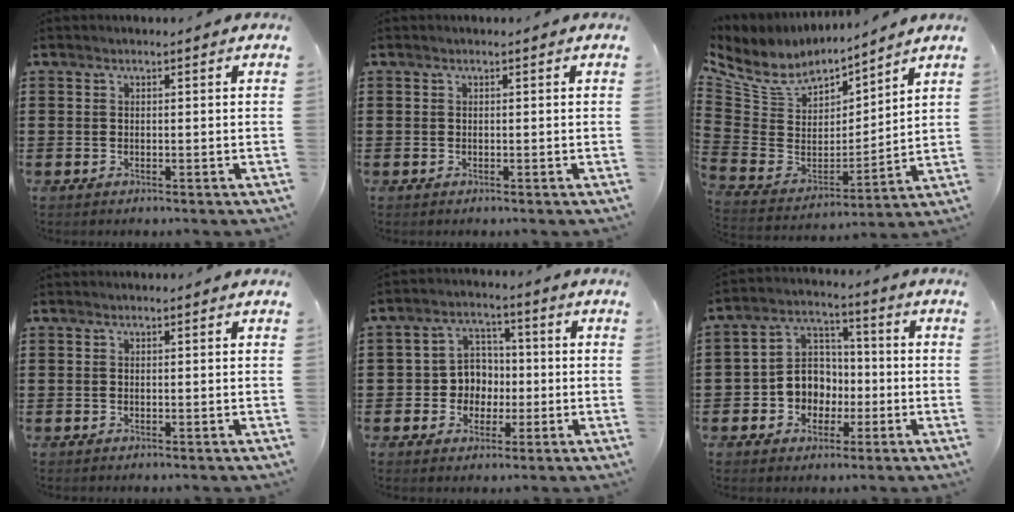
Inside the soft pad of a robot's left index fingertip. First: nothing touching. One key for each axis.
{"total": 0.0}
{"total": 7.5, "fx": 5.7, "fy": 4.2, "fz": 2.6, "tx": -0.089, "ty": -0.041, "tz": 0.101}
{"total": 0.0}
{"total": 5.5, "fx": -0.7, "fy": 5.2, "fz": 1.6, "tx": -0.050, "ty": 0.015, "tz": -0.014}
{"total": 6.8, "fx": -1.8, "fy": 6.2, "fz": 2.2, "tx": -0.066, "ty": 0.010, "tz": -0.035}